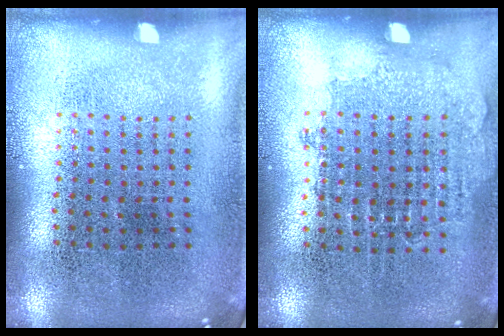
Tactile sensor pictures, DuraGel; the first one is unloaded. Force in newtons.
{"total": 0.8, "press": 0.7, "slide": 0.2}